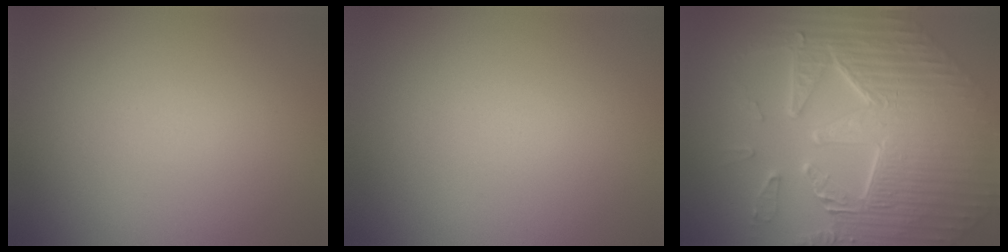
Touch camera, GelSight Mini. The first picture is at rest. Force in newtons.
{"total": 0.0}
{"total": 11.1, "press": 7.5, "slide": 8.1}